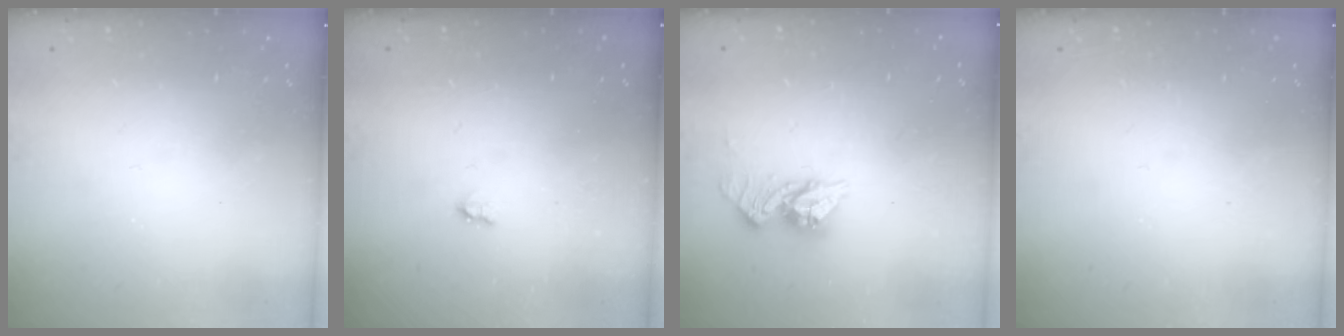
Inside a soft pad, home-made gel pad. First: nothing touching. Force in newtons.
{"total": 1.7, "press": 1.6, "slide": 0.3}
{"total": 10.1, "press": 10.1, "slide": 0.7}
{"total": 0.0}